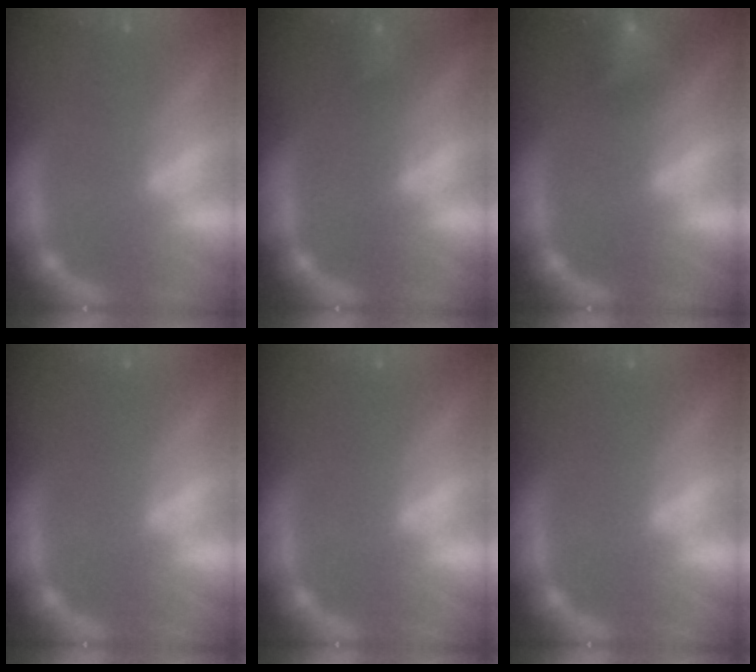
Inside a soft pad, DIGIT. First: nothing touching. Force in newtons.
{"total": 2.9}
{"total": 5.0}
{"total": 0.0}
{"total": 0.0}
{"total": 0.0}